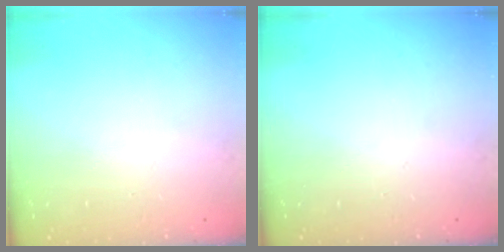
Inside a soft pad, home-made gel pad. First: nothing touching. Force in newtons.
{"total": 0.0}